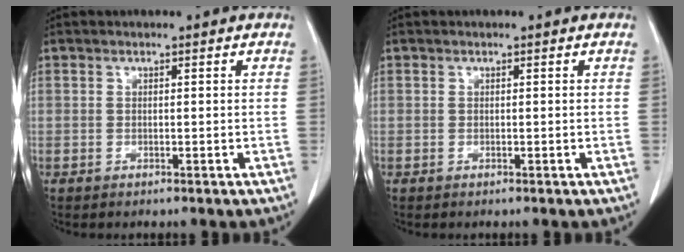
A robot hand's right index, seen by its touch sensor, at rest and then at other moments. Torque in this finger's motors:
{"motor_torque": [-0.03, 0.03, 0.00, 0.00]}